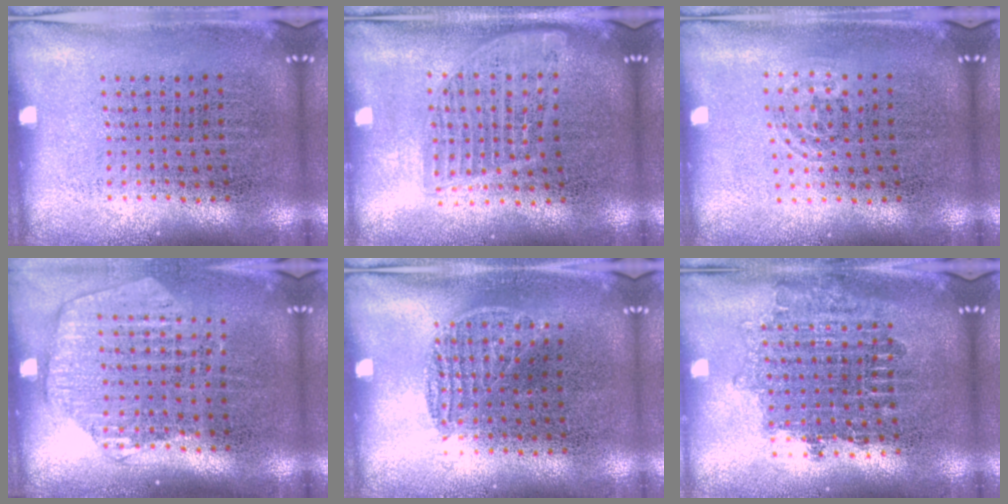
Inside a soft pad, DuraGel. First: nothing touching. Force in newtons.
{"total": 1.6, "press": 1.5, "slide": 0.7}
{"total": 0.7, "press": 0.5, "slide": 0.5}
{"total": 1.8, "press": 1.6, "slide": 0.9}
{"total": 0.8, "press": 0.6, "slide": 0.5}
{"total": 1.7, "press": 1.4, "slide": 1.0}